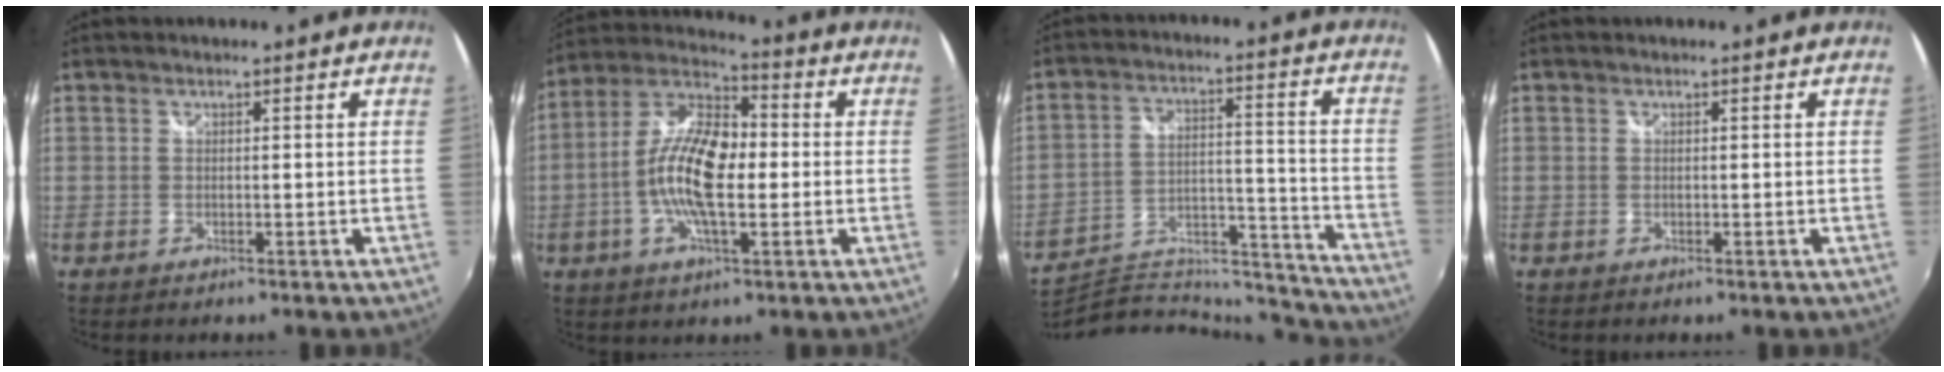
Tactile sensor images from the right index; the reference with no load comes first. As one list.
[{"total": 13.8, "force": [-1.4, 5.3, 12.7], "torque": [-0.250, 0.011, -0.035]}, {"total": 22.1, "force": [-19.8, 7.3, 6.6], "torque": [-0.119, 0.034, -0.265]}, {"total": 0.0}]